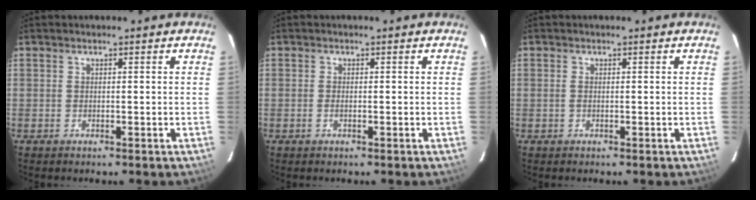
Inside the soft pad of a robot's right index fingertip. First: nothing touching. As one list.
[{"total": 0.9, "force": [-0.4, 0.4, 0.8], "torque": [-0.018, 0.000, -0.008]}, {"total": 0.6, "force": [0.0, 0.3, 0.5], "torque": [-0.013, 0.001, -0.002]}]